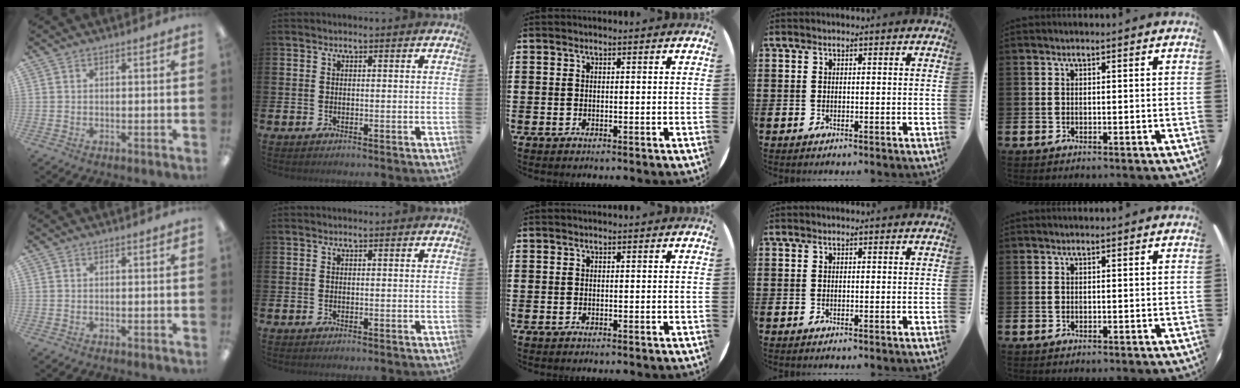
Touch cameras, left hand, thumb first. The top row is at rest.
{}